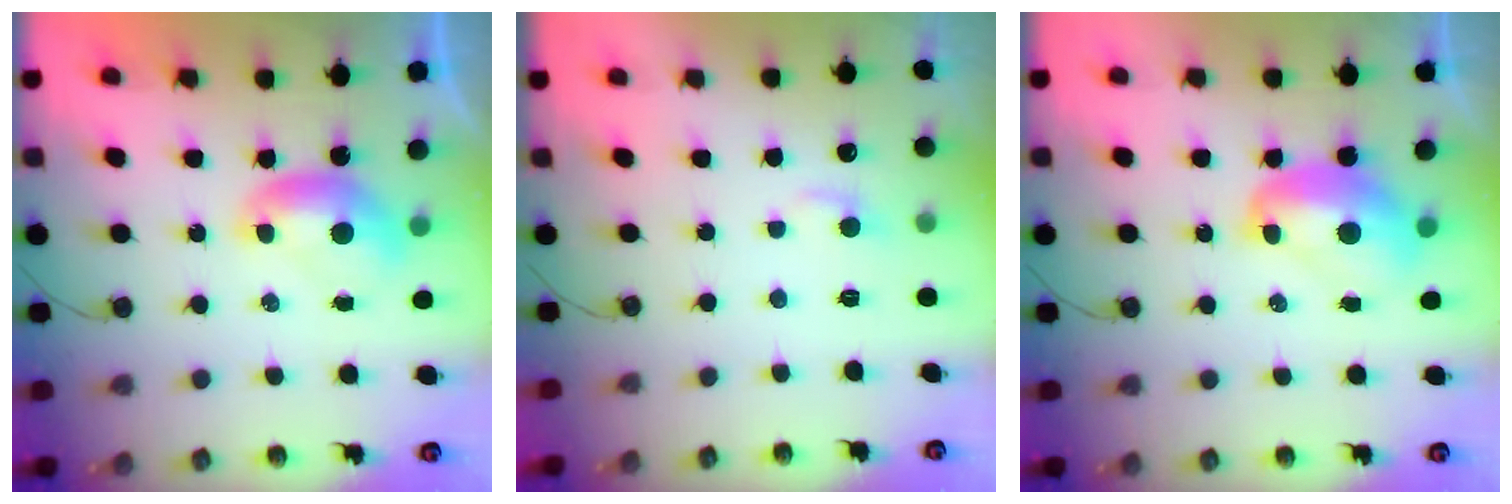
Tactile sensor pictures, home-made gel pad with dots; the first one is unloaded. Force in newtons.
{"total": 2.1, "press": 2.1, "slide": 0.4}
{"total": 3.0, "press": 2.9, "slide": 0.5}